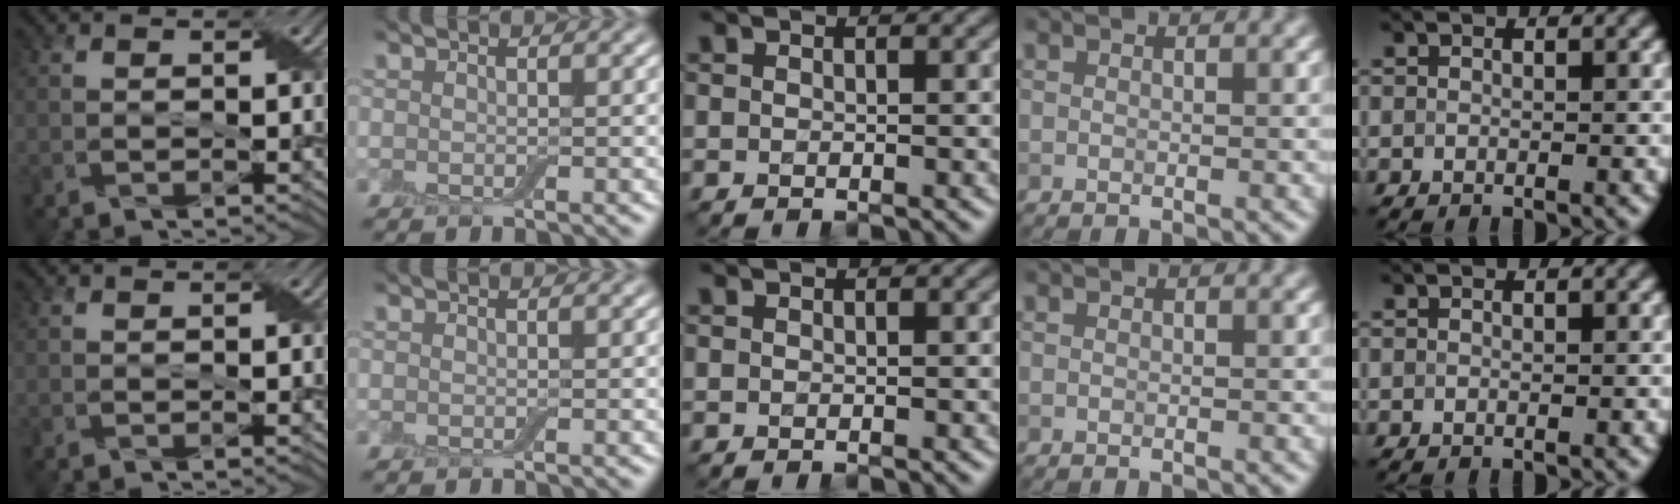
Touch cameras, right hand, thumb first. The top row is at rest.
{}